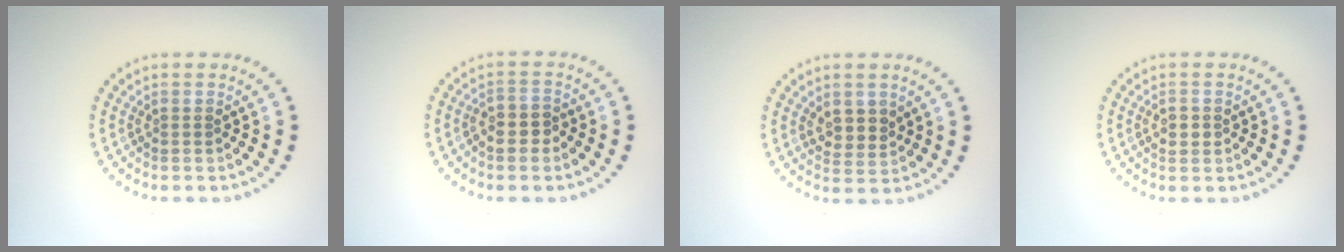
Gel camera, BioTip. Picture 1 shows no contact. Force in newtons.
{"total": 2.1, "press": 2.0, "slide": 0.6}
{"total": 2.1, "press": 1.9, "slide": 0.8}
{"total": 1.8, "press": 1.7, "slide": 0.2}